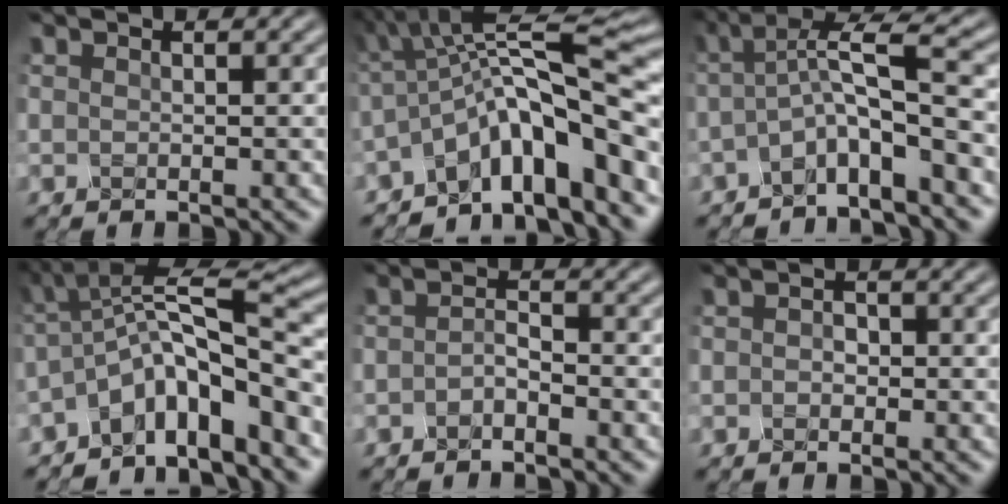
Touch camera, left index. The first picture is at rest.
{"total": 10.0, "force": [-3.7, 2.6, 8.9], "torque": [-0.116, 0.017, -0.082]}
{"total": 4.9, "force": [-1.7, 0.8, 4.5], "torque": [-0.076, 0.012, -0.046]}
{"total": 8.1, "force": [-4.0, 2.0, 6.7], "torque": [-0.093, 0.018, -0.087]}
{"total": 1.7, "force": [-1.5, 0.5, 0.6], "torque": [-0.015, 0.003, -0.034]}
{"total": 1.4, "force": [-0.6, 1.1, 0.7], "torque": [-0.013, 0.003, -0.017]}